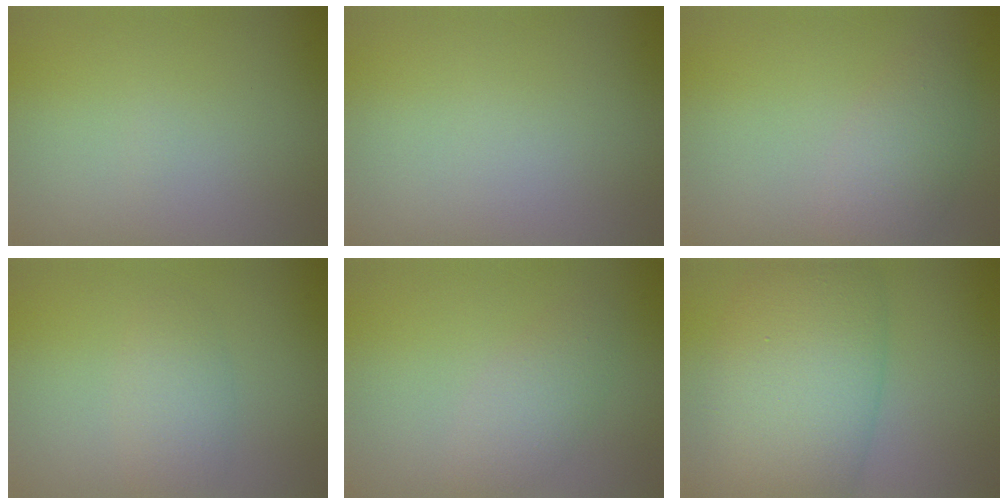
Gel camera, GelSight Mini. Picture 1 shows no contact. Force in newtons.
{"total": 0.0}
{"total": 3.1, "press": 3.1, "slide": 0.1}
{"total": 2.4, "press": 2.4, "slide": 0.1}
{"total": 2.5, "press": 2.5, "slide": 0.0}
{"total": 10.2, "press": 10.2, "slide": 0.4}